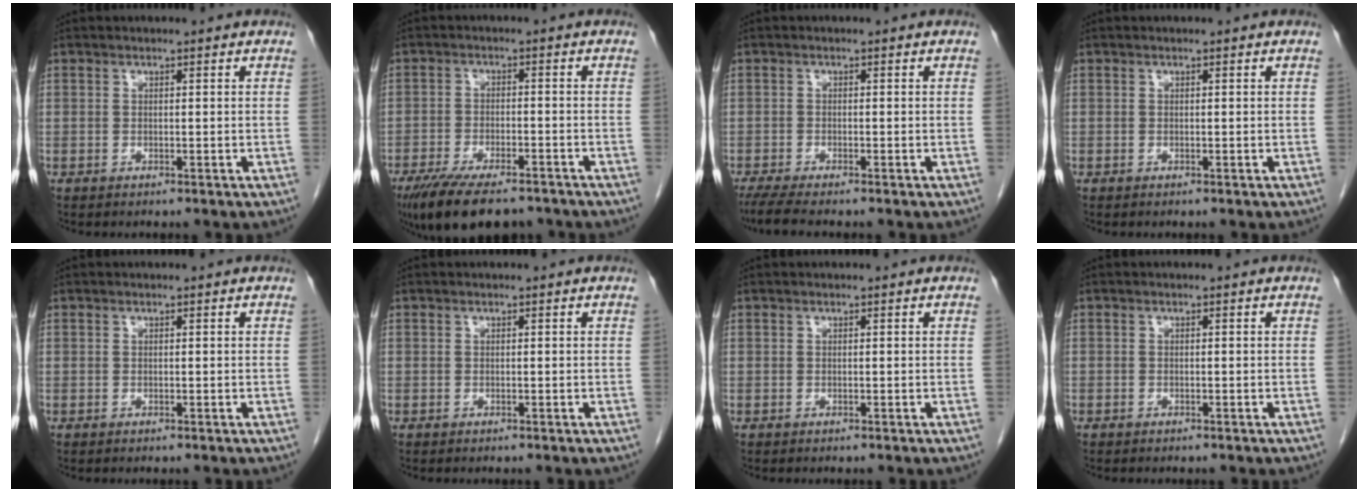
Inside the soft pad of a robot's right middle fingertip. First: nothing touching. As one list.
[{"total": 12.8, "force": [-9.9, 3.9, 7.1], "torque": [-0.125, -0.017, -0.154]}, {"total": 3.8, "force": [-3.2, -0.1, 2.1], "torque": [-0.043, -0.012, -0.058]}, {"total": 0.0}, {"total": 0.0}, {"total": 0.0}, {"total": 0.0}, {"total": 0.5, "force": [-0.4, 0.3, 0.1], "torque": [-0.010, 0.002, -0.007]}]